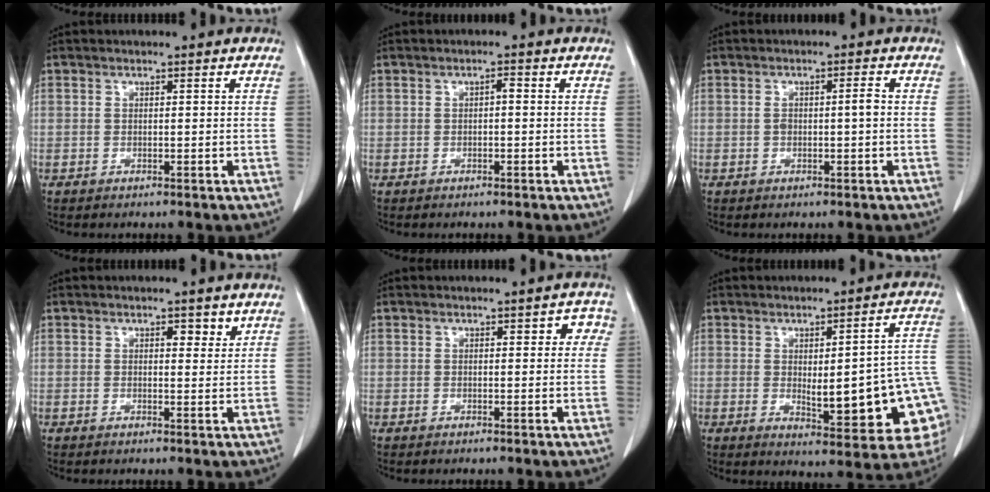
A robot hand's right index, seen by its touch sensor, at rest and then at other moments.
{"total": 0.9, "force": [-0.1, 0.3, 0.9], "torque": [-0.013, 0.003, -0.001]}
{"total": 2.4, "force": [-0.1, 0.4, 2.3], "torque": [-0.046, 0.008, 0.000]}
{"total": 2.1, "force": [1.3, 1.0, 1.4], "torque": [-0.013, -0.004, 0.017]}
{"total": 2.8, "force": [1.0, 1.3, 2.3], "torque": [-0.015, 0.012, 0.007]}
{"total": 17.2, "force": [-2.2, 4.0, 16.6], "torque": [-0.148, 0.017, -0.008]}